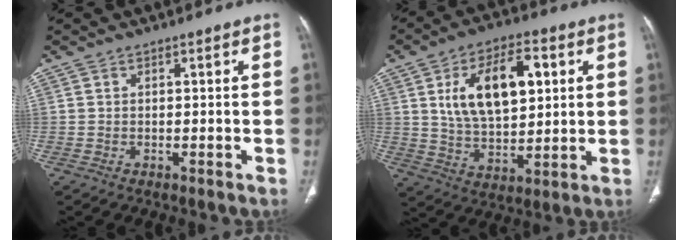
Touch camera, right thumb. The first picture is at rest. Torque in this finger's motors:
{"motor_torque": [0.10, 0.33, 0.44, -0.15, 0.23]}